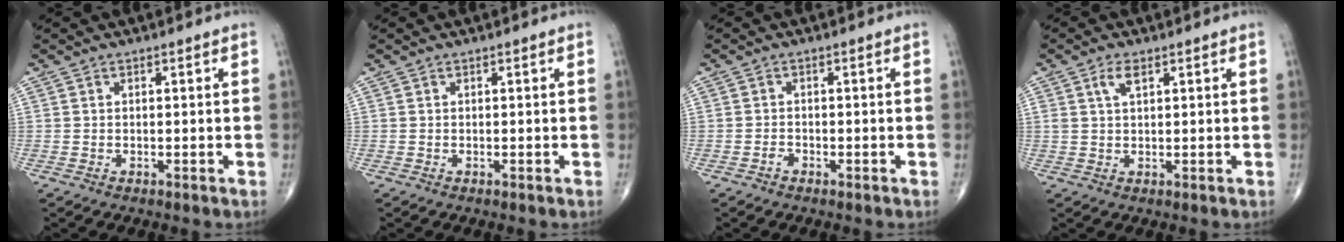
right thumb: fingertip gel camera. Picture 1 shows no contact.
{"total": 0.0}
{"total": 1.0, "force": [-0.8, 0.6, 0.3], "torque": [-0.004, 0.003, -0.017]}
{"total": 2.9, "force": [1.5, 1.3, 2.2], "torque": [-0.043, 0.000, 0.032]}